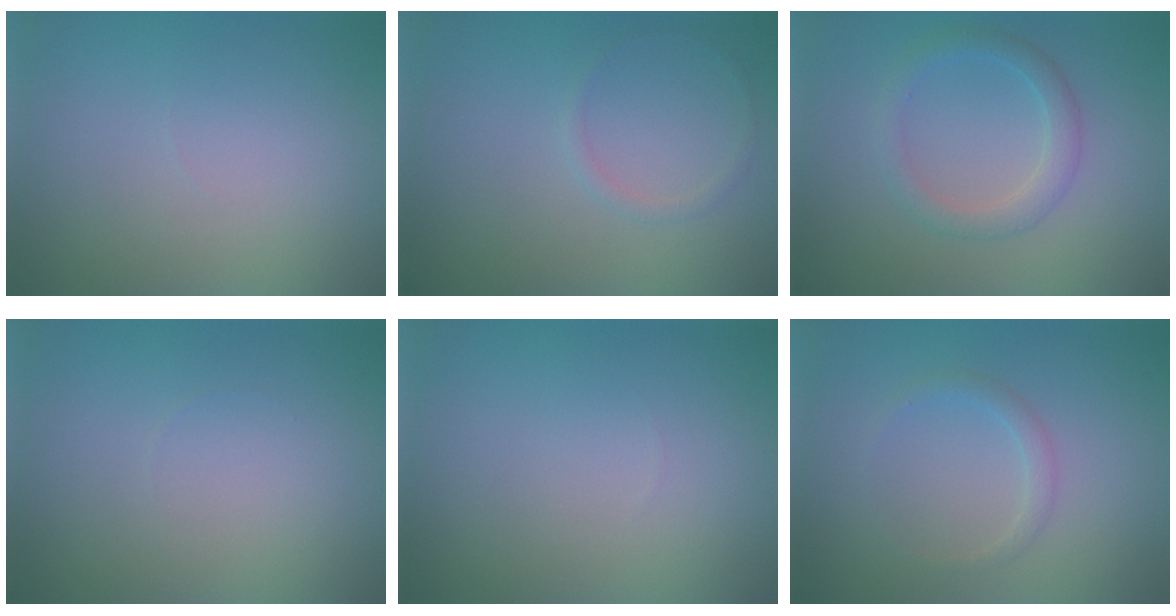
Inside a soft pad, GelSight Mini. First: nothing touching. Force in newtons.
{"total": 0.8, "press": 0.8, "slide": 0.1}
{"total": 2.4, "press": 2.4, "slide": 0.2}
{"total": 0.0}
{"total": 0.0}
{"total": 1.3, "press": 1.3, "slide": 0.0}